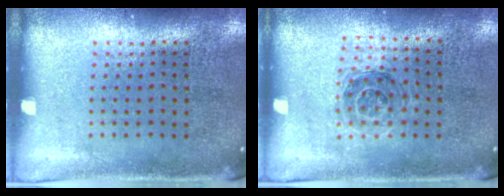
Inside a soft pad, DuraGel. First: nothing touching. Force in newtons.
{"total": 1.1, "press": 1.0, "slide": 0.3}